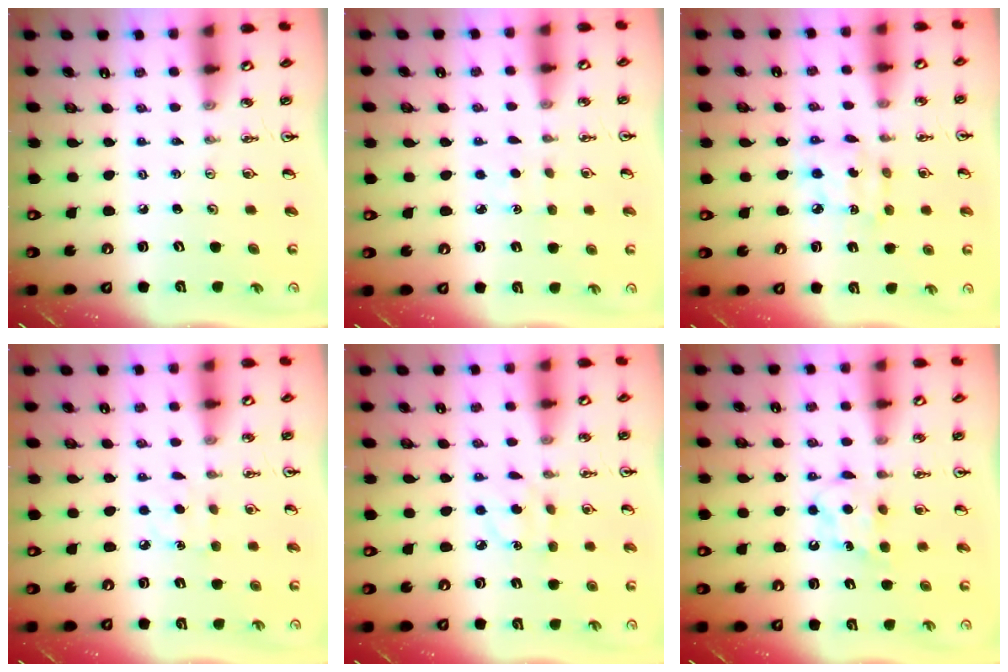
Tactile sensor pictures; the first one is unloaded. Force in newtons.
{"total": 1.4, "press": 1.4, "slide": 0.2}
{"total": 5.8, "press": 5.8, "slide": 0.3}
{"total": 5.8, "press": 5.8, "slide": 0.6}
{"total": 5.6, "press": 5.5, "slide": 0.6}
{"total": 6.8, "press": 6.7, "slide": 0.9}